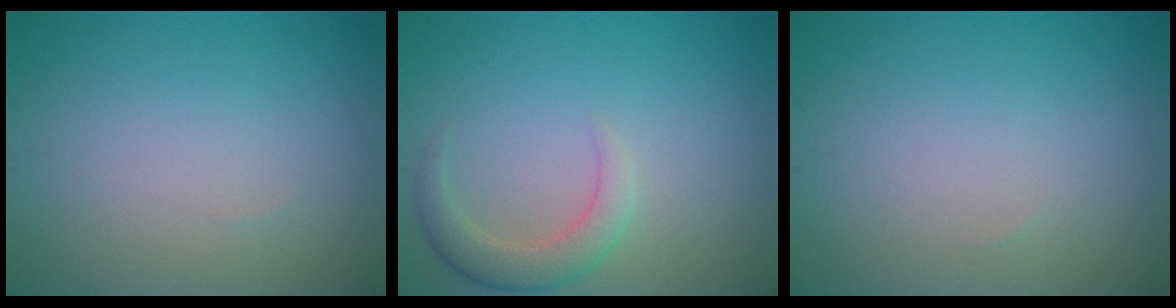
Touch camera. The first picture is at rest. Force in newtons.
{"total": 2.9, "press": 2.9, "slide": 0.4}
{"total": 0.0}